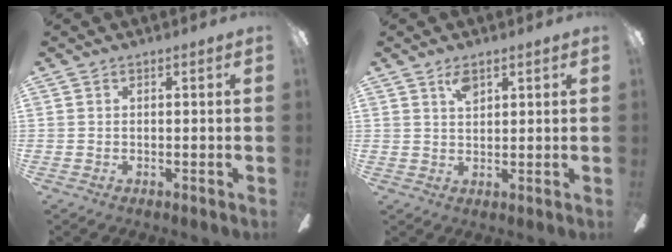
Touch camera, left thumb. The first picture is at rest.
{"total": 3.8, "force": [2.5, 1.5, 2.4], "torque": [-0.037, -0.003, 0.040]}